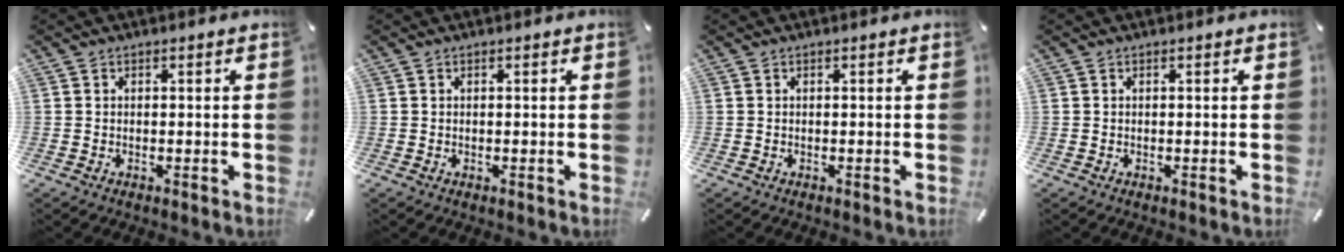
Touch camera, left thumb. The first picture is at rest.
{"total": 0.0}
{"total": 0.0}
{"total": 0.0}